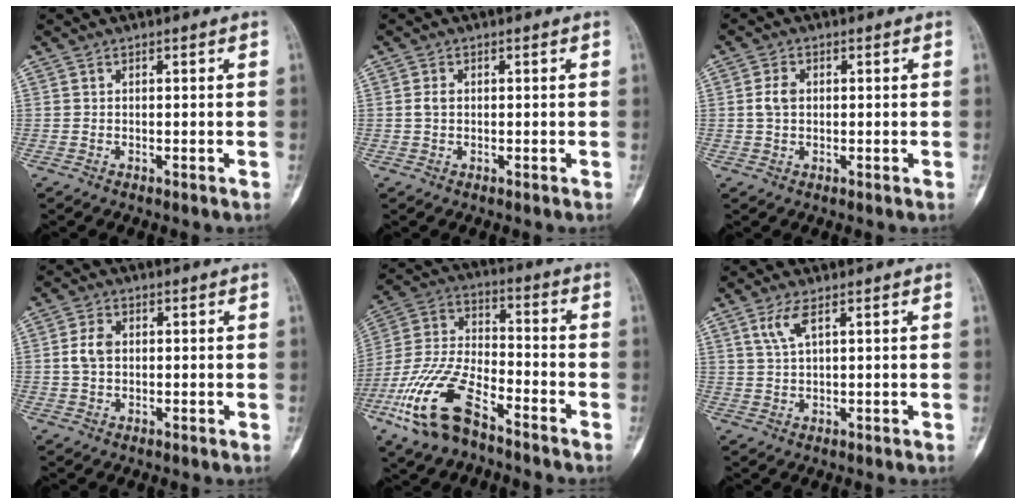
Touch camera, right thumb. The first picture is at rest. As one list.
[{"total": 1.5, "force": [0.1, 1.0, 1.1], "torque": [-0.021, 0.004, 0.000]}, {"total": 3.1, "force": [0.3, 2.2, 2.2], "torque": [-0.044, 0.006, 0.003]}, {"total": 3.9, "force": [0.4, 2.7, 2.8], "torque": [-0.055, 0.007, 0.005]}, {"total": 17.4, "force": [-9.9, 7.6, 12.2], "torque": [-0.258, 0.047, -0.192]}, {"total": 3.7, "force": [1.9, 0.9, 3.0], "torque": [-0.073, -0.001, 0.046]}]